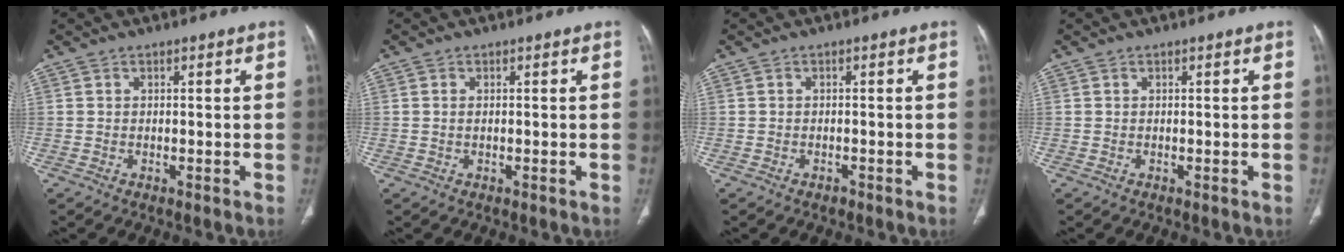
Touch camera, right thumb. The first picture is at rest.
{"total": 0.5, "force": [0.1, 0.2, 0.5], "torque": [-0.015, 0.002, 0.003]}
{"total": 0.7, "force": [-0.5, 0.5, 0.2], "torque": [-0.004, 0.001, -0.011]}
{"total": 0.0}